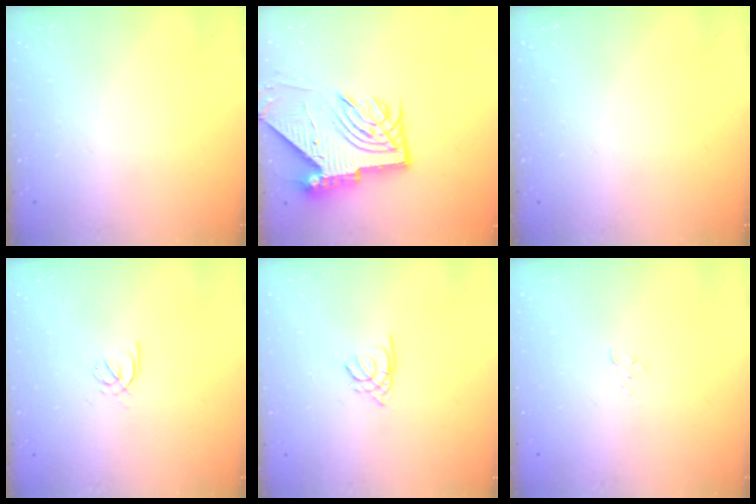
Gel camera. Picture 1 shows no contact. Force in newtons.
{"total": 11.4, "press": 11.3, "slide": 1.6}
{"total": 0.0}
{"total": 2.0, "press": 1.9, "slide": 0.6}
{"total": 1.4, "press": 1.4, "slide": 0.3}
{"total": 2.9, "press": 2.9, "slide": 0.3}